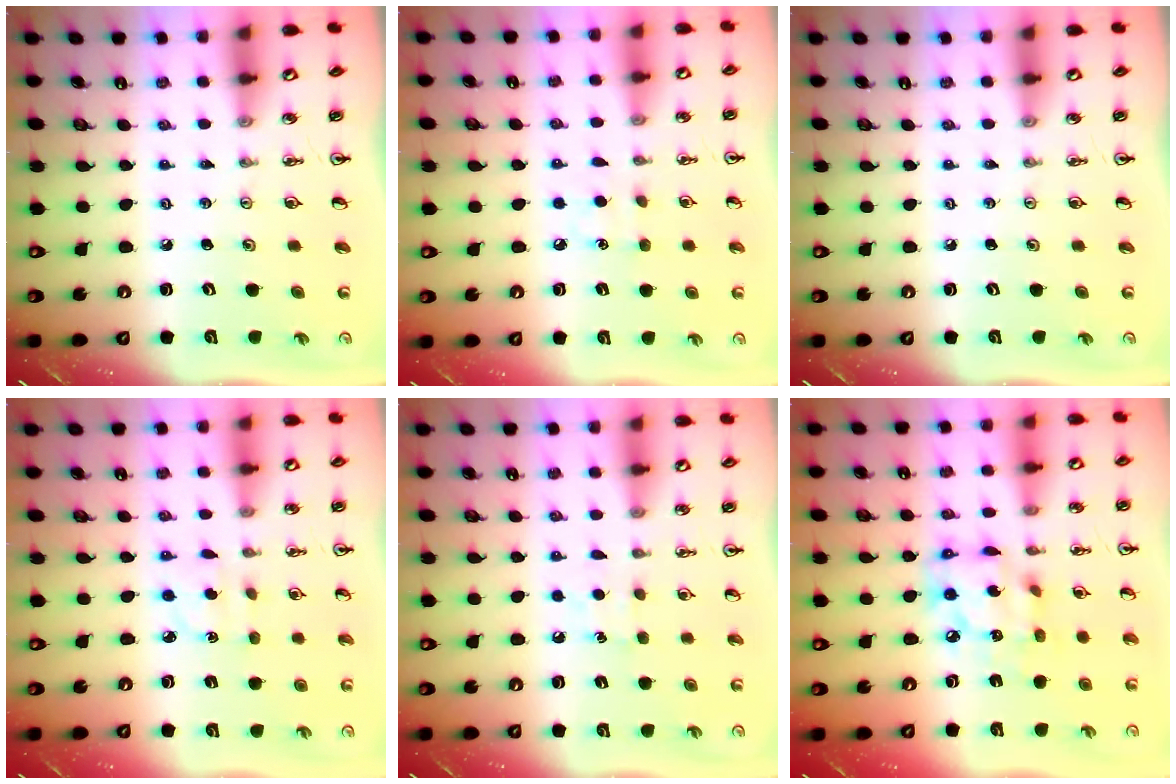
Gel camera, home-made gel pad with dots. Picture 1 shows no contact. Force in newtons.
{"total": 6.8, "press": 6.8, "slide": 0.7}
{"total": 0.0}
{"total": 3.2, "press": 3.1, "slide": 0.8}
{"total": 5.6, "press": 5.5, "slide": 0.7}
{"total": 13.7, "press": 13.6, "slide": 1.3}